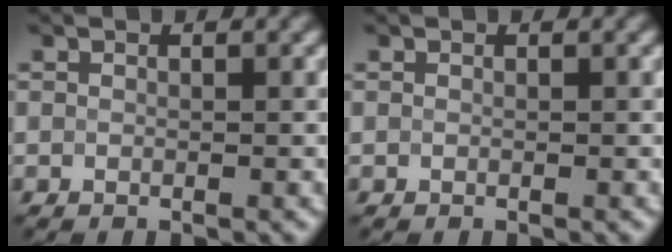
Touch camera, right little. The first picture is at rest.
{"total": 0.0}